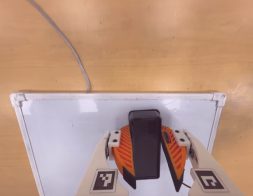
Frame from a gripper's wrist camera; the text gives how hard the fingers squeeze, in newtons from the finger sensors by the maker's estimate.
{"total": 10.6, "left": 12.1, "right": 9.2}